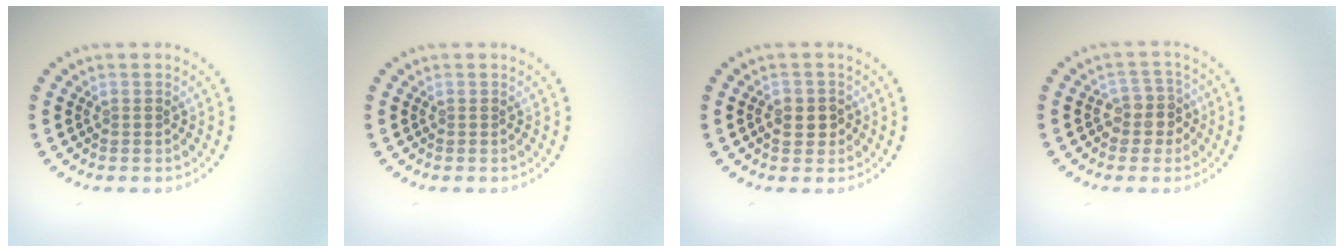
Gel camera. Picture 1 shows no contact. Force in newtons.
{"total": 0.0}
{"total": 2.3, "press": 2.3, "slide": 0.6}
{"total": 2.5, "press": 2.2, "slide": 1.2}